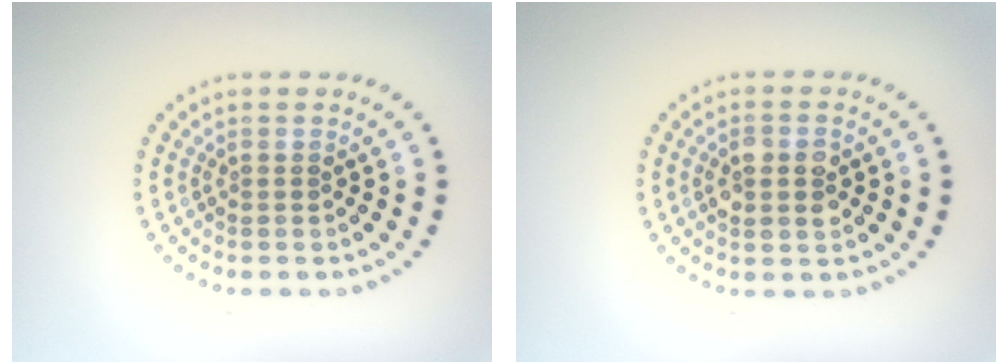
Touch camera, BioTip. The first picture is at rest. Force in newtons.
{"total": 2.8, "press": 2.8, "slide": 0.2}